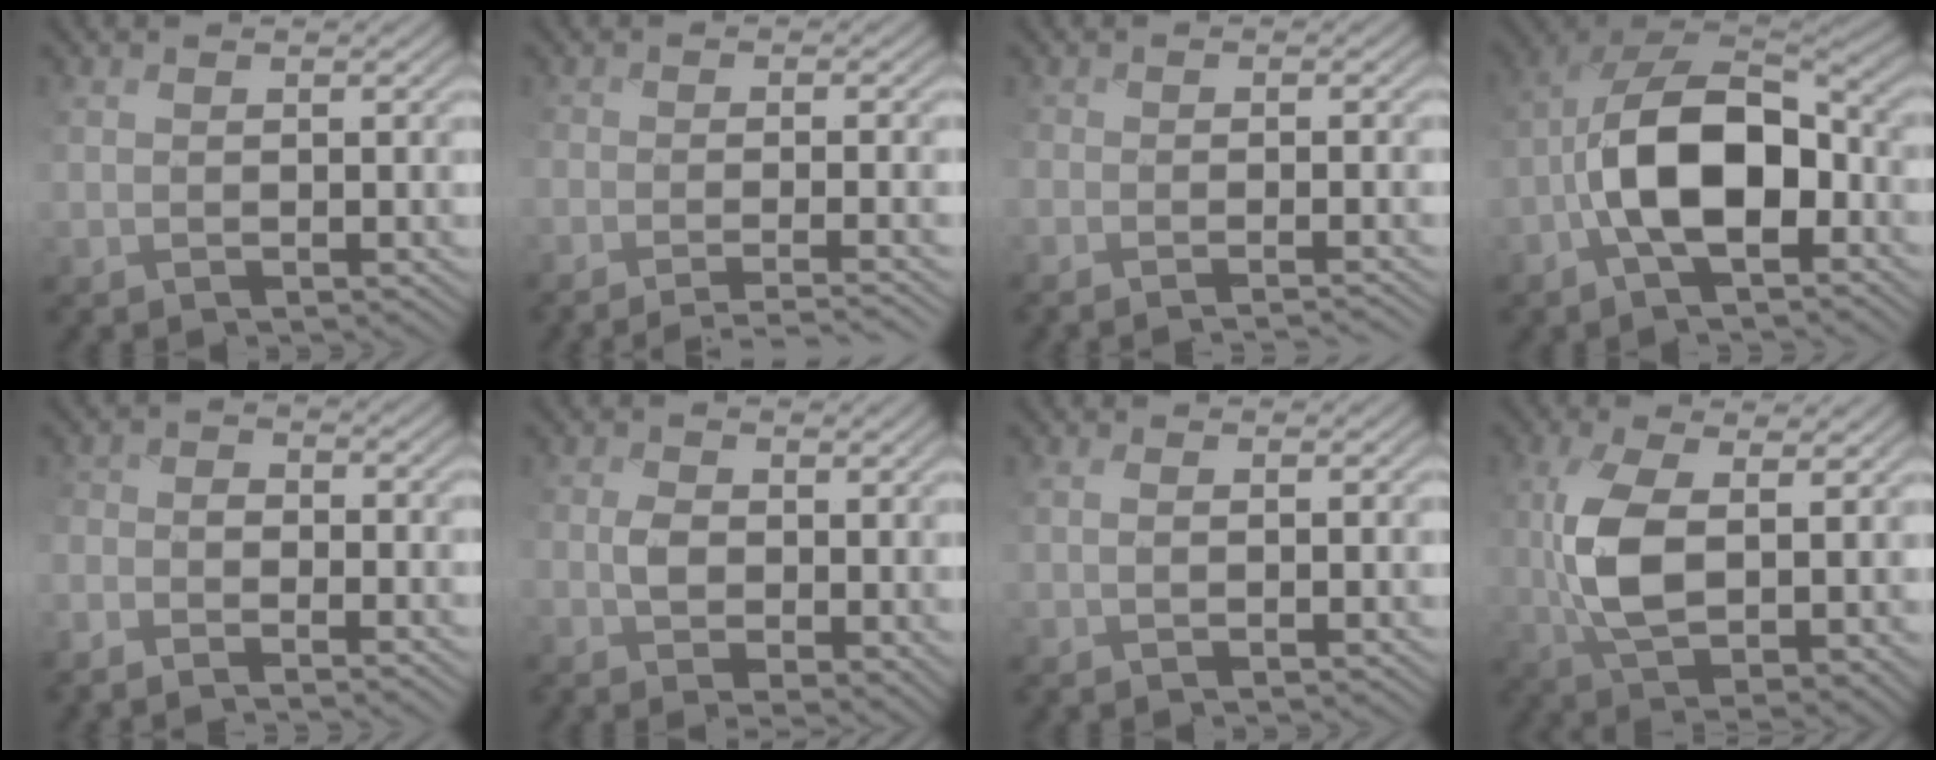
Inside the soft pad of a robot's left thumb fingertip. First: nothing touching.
{"total": 5.0, "force": [-3.8, 0.8, 3.0], "torque": [-0.044, 0.001, -0.059]}
{"total": 3.8, "force": [-3.0, 0.9, 2.2], "torque": [-0.026, -0.004, -0.034]}
{"total": 11.1, "force": [-2.3, 5.6, 9.3], "torque": [-0.171, 0.014, -0.052]}
{"total": 4.2, "force": [-3.6, 1.4, 1.8], "torque": [-0.047, -0.009, -0.068]}
{"total": 5.1, "force": [0.3, 3.1, 4.1], "torque": [-0.083, -0.003, 0.003]}
{"total": 1.0, "force": [0.7, -0.1, 0.7], "torque": [-0.017, 0.006, 0.009]}
{"total": 10.8, "force": [2.0, 4.7, 9.6], "torque": [-0.205, -0.004, 0.043]}